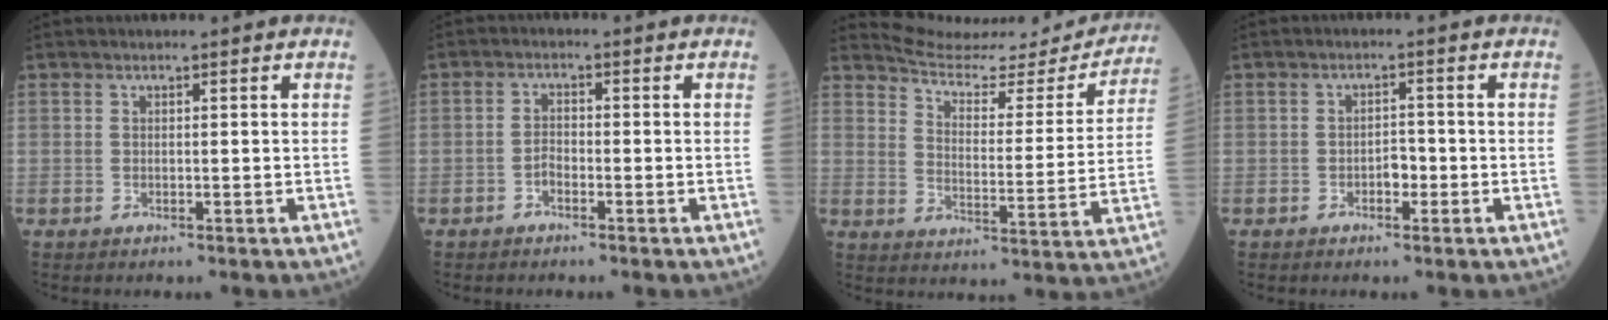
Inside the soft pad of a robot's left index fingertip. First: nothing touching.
{"total": 1.8, "force": [-1.3, 0.7, 1.1], "torque": [-0.021, 0.001, -0.026]}
{"total": 17.1, "force": [16.7, 2.6, 2.5], "torque": [-0.030, -0.053, 0.209]}
{"total": 2.3, "force": [-1.0, 1.2, 1.7], "torque": [-0.021, 0.007, -0.018]}